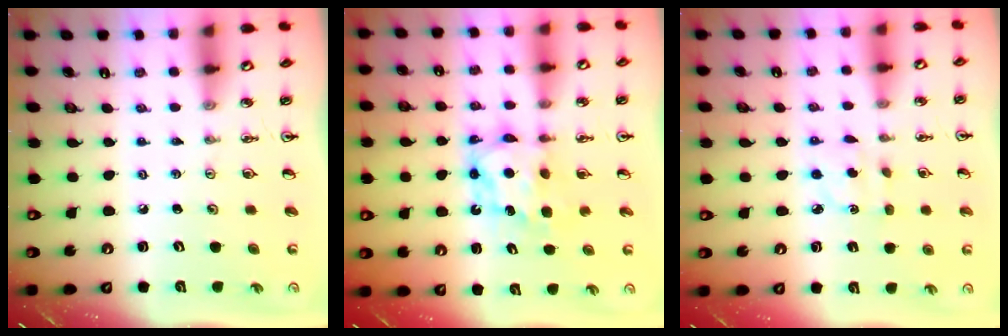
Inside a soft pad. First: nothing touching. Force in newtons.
{"total": 6.7, "press": 6.7, "slide": 0.5}
{"total": 2.2, "press": 2.2, "slide": 0.2}